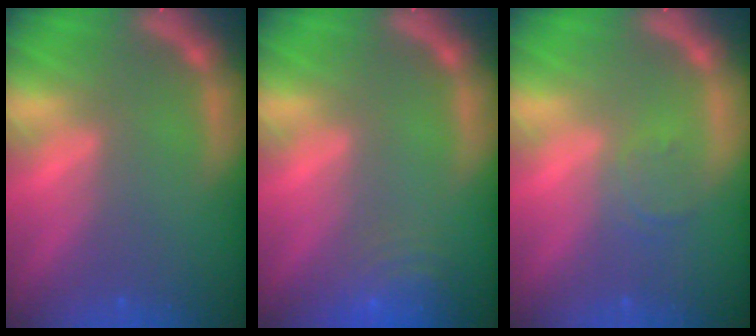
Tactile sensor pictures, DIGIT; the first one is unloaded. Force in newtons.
{"total": 6.0}
{"total": 1.9}